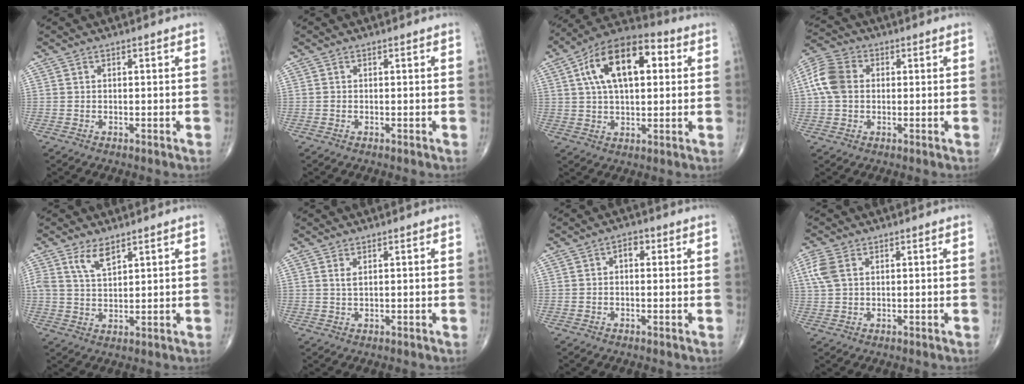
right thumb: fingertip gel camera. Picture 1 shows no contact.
{"total": 0.0}
{"total": 17.1, "force": [4.6, 8.8, 13.9], "torque": [-0.218, 0.021, 0.067]}
{"total": 8.3, "force": [0.8, 6.2, 5.5], "torque": [-0.114, 0.021, 0.007]}
{"total": 4.8, "force": [3.0, 1.9, 3.2], "torque": [-0.058, -0.016, 0.063]}
{"total": 1.4, "force": [0.7, 0.5, 1.1], "torque": [-0.023, 0.000, 0.017]}
{"total": 2.2, "force": [0.4, 1.3, 1.7], "torque": [-0.015, 0.007, -0.002]}
{"total": 4.4, "force": [1.5, 2.8, 3.1], "torque": [-0.086, 0.010, 0.032]}